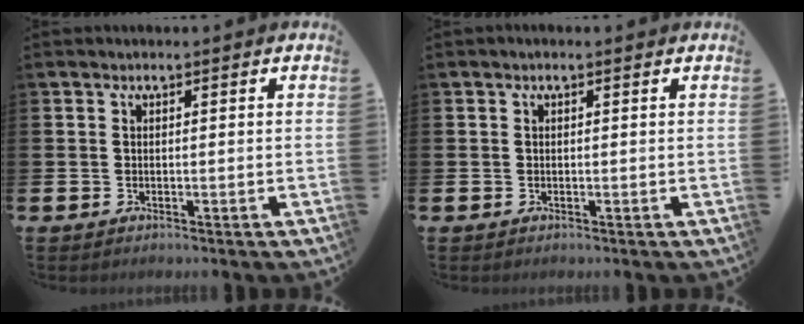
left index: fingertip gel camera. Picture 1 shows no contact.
{"total": 0.0}